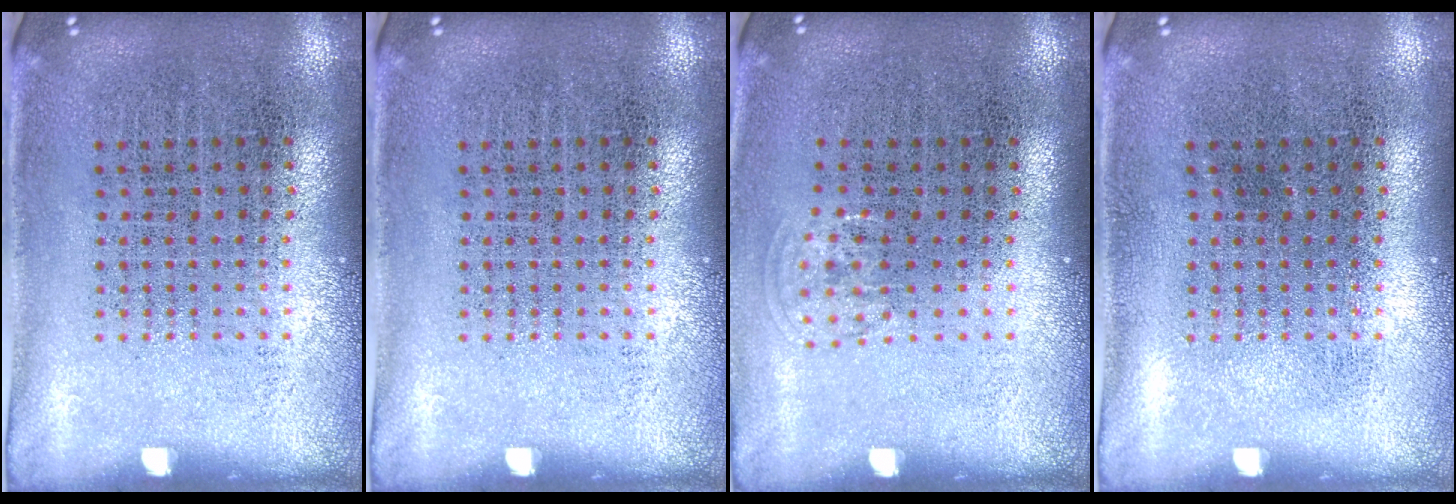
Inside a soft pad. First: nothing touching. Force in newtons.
{"total": 0.0}
{"total": 0.8, "press": 0.6, "slide": 0.5}
{"total": 0.0}